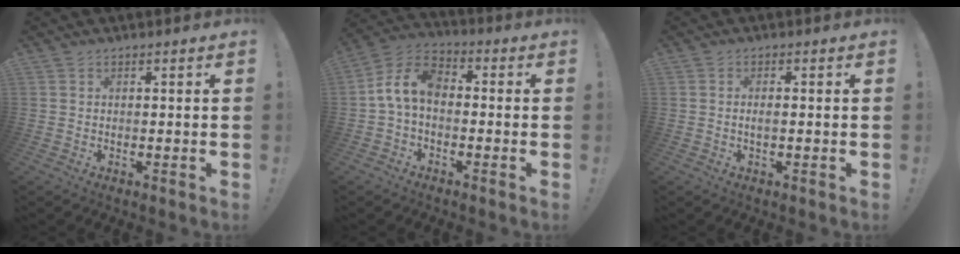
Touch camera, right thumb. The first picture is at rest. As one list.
[{"total": 9.8, "force": [-0.6, 6.3, 7.5], "torque": [-0.149, 0.019, -0.006]}, {"total": 1.7, "force": [-0.5, 0.3, 1.6], "torque": [-0.034, 0.005, -0.009]}]